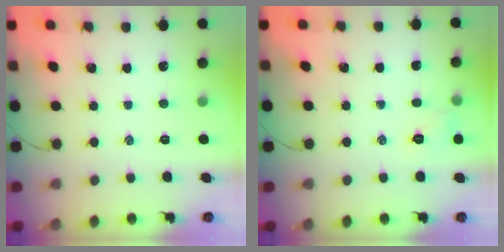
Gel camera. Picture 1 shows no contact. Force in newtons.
{"total": 6.8, "press": 6.7, "slide": 1.2}